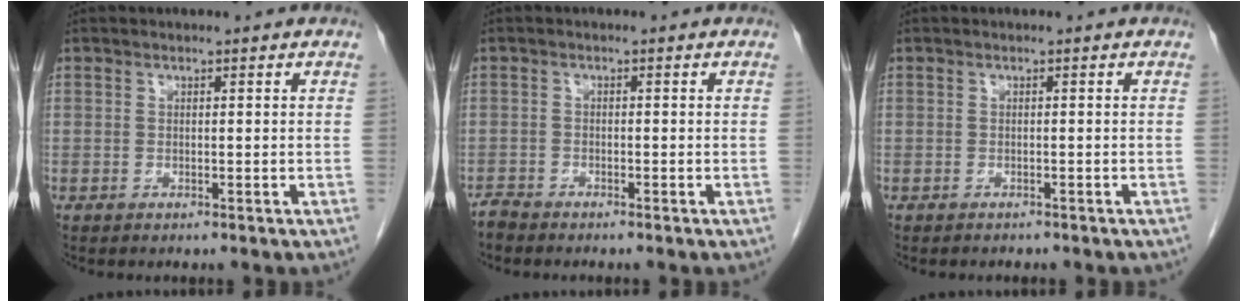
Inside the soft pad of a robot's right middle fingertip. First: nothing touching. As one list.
[{"total": 1.4, "force": [-1.4, 0.1, 0.0], "torque": [0.000, -0.004, -0.026]}, {"total": 2.4, "force": [-2.0, 0.9, 0.8], "torque": [-0.020, -0.003, -0.019]}]